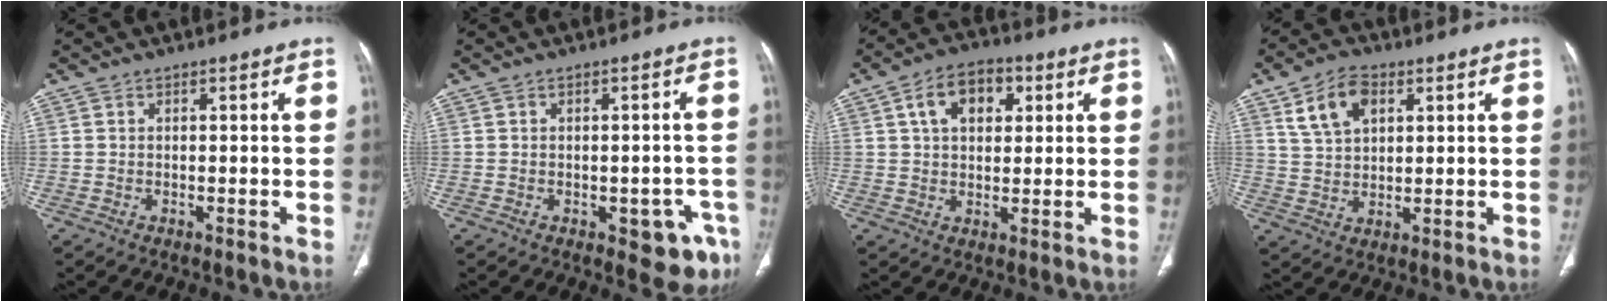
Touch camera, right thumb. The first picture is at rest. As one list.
[{"total": 7.1, "force": [-3.2, 3.7, 5.1], "torque": [-0.031, 0.014, -0.031]}, {"total": 9.7, "force": [3.3, 6.3, 6.6], "torque": [-0.083, 0.005, 0.048]}, {"total": 8.5, "force": [3.8, 5.3, 5.4], "torque": [-0.084, -0.005, 0.074]}]